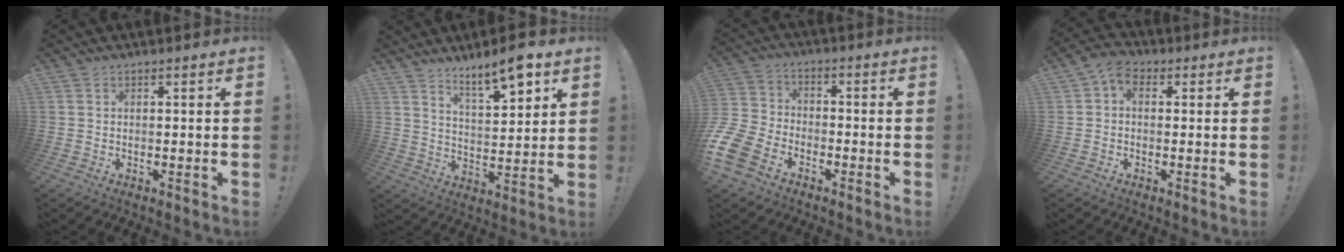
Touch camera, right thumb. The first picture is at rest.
{"total": 10.6, "force": [7.9, 2.3, 6.7], "torque": [-0.098, -0.050, 0.133]}
{"total": 11.3, "force": [-7.3, 7.2, 4.7], "torque": [-0.109, 0.048, -0.134]}
{"total": 4.0, "force": [0.1, 3.0, 2.7], "torque": [-0.048, 0.008, 0.005]}